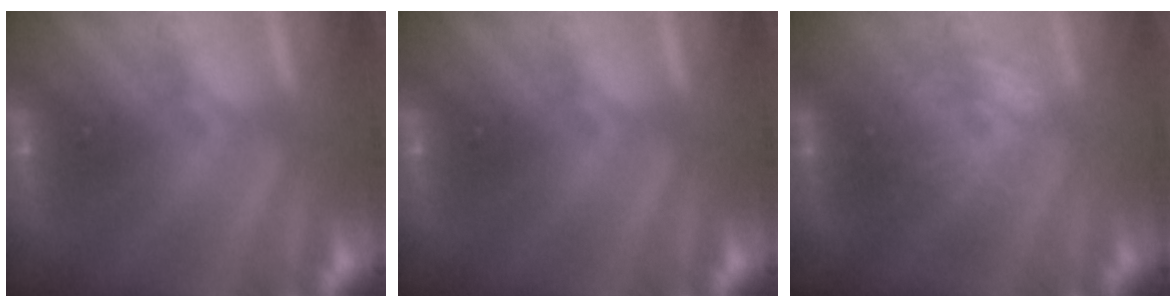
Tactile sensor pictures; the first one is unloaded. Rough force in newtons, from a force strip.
{"total": 0.0}
{"total": 2.4}